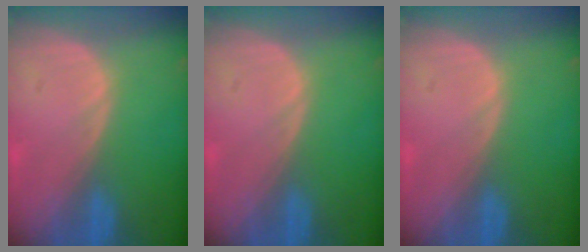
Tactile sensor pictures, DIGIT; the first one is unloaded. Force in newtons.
{"total": 0.0}
{"total": 0.0}